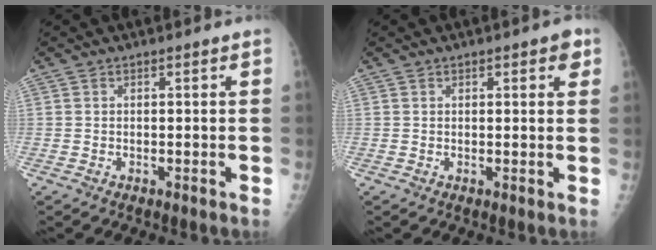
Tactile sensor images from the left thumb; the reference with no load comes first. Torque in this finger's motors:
{"motor_torque": [-0.34, 0.27, -0.24, 0.09, 0.04]}